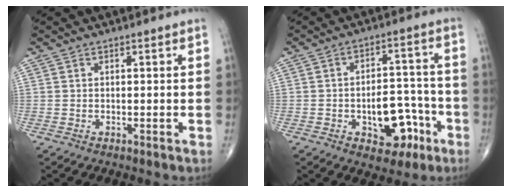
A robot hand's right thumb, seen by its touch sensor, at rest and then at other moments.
{"total": 11.1, "force": [-4.4, 6.6, 7.7], "torque": [-0.074, 0.043, -0.054]}